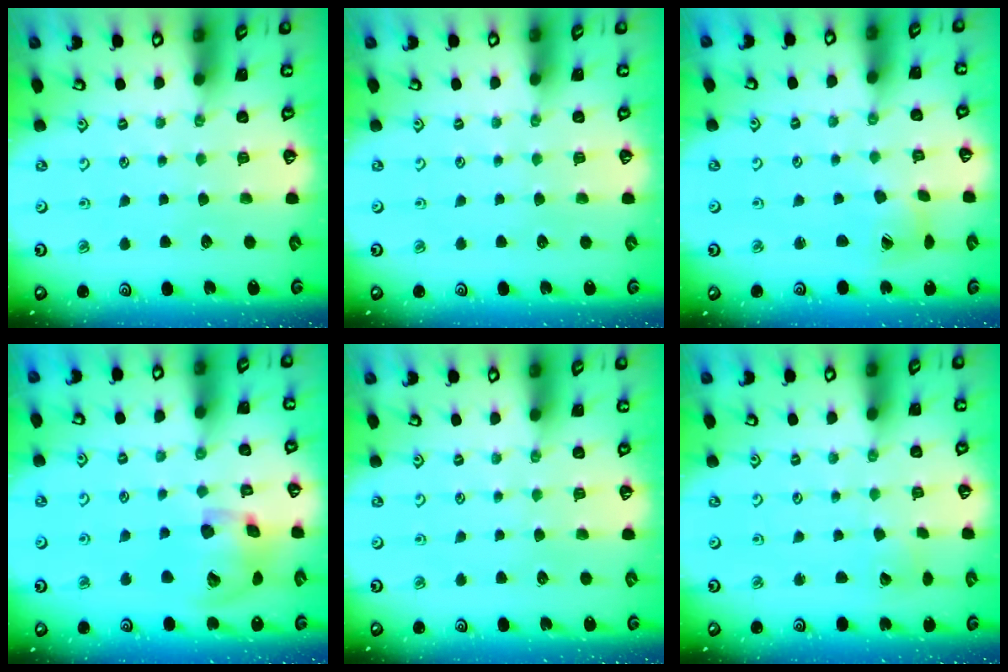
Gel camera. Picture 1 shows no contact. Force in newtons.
{"total": 0.0}
{"total": 6.4, "press": 6.4, "slide": 0.4}
{"total": 16.0, "press": 15.9, "slide": 2.5}
{"total": 0.0}
{"total": 3.1, "press": 3.1, "slide": 0.3}